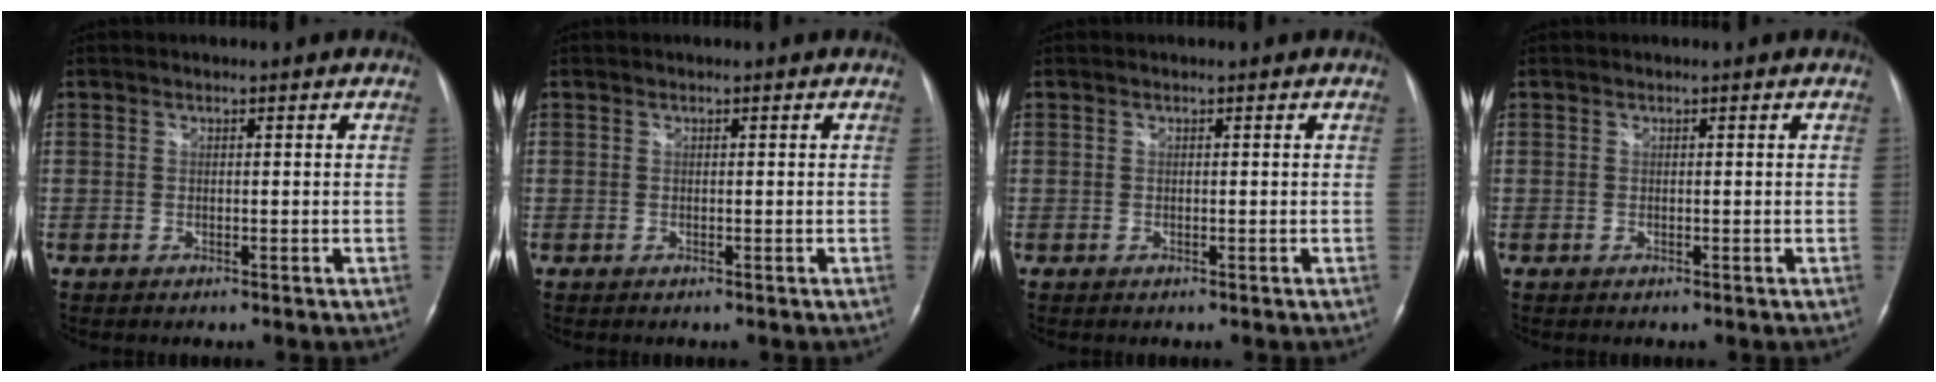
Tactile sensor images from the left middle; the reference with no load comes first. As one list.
[{"total": 0.0}, {"total": 0.0}, {"total": 0.0}]